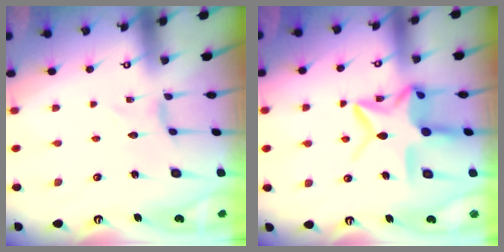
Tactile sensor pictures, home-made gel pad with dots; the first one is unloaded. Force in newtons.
{"total": 15.0, "press": 15.0, "slide": 1.2}